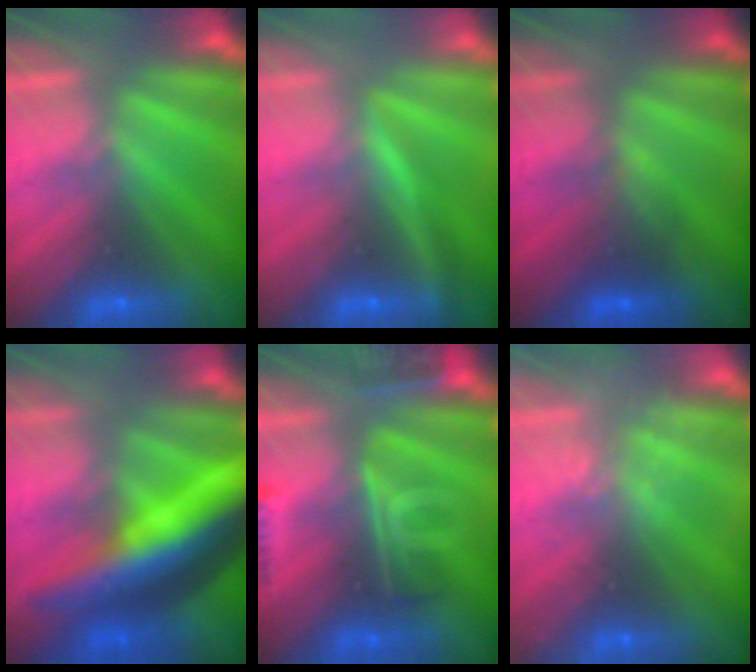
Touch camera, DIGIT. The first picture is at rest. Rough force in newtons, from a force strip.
{"total": 2.8}
{"total": 2.2}
{"total": 8.2}
{"total": 5.8}
{"total": 2.2}